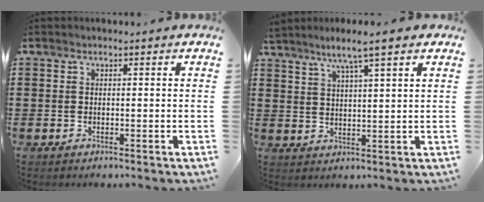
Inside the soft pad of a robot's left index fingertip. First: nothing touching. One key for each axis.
{"total": 5.3, "fx": 4.0, "fy": -0.1, "fz": 3.4, "tx": -0.076, "ty": -0.009, "tz": 0.067}